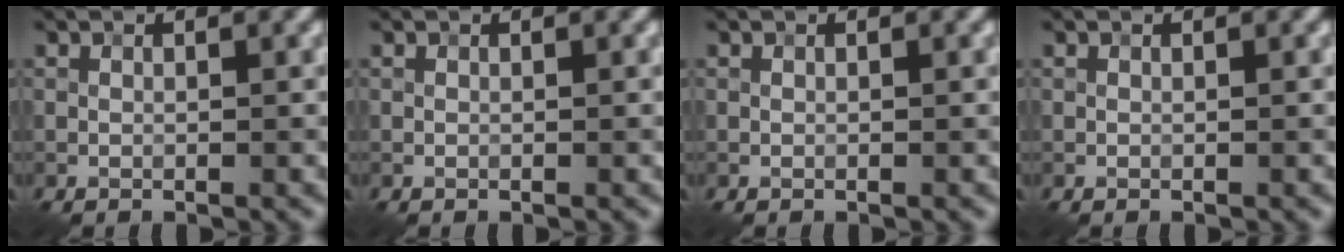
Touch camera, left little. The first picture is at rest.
{"total": 0.0}
{"total": 0.0}
{"total": 0.0}